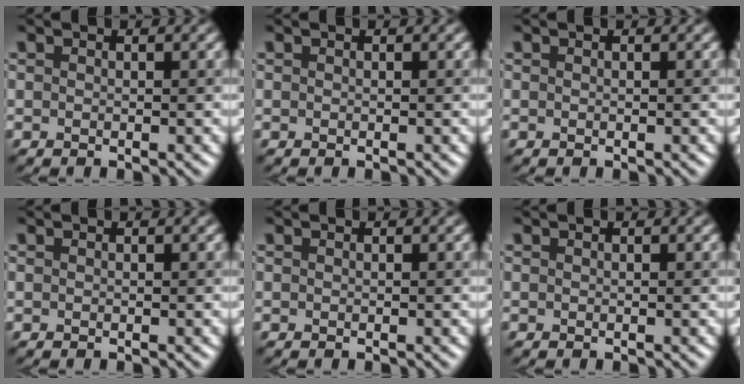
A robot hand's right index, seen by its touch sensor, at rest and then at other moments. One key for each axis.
{"total": 0.0}
{"total": 0.0}
{"total": 0.0}
{"total": 0.0}
{"total": 0.0}